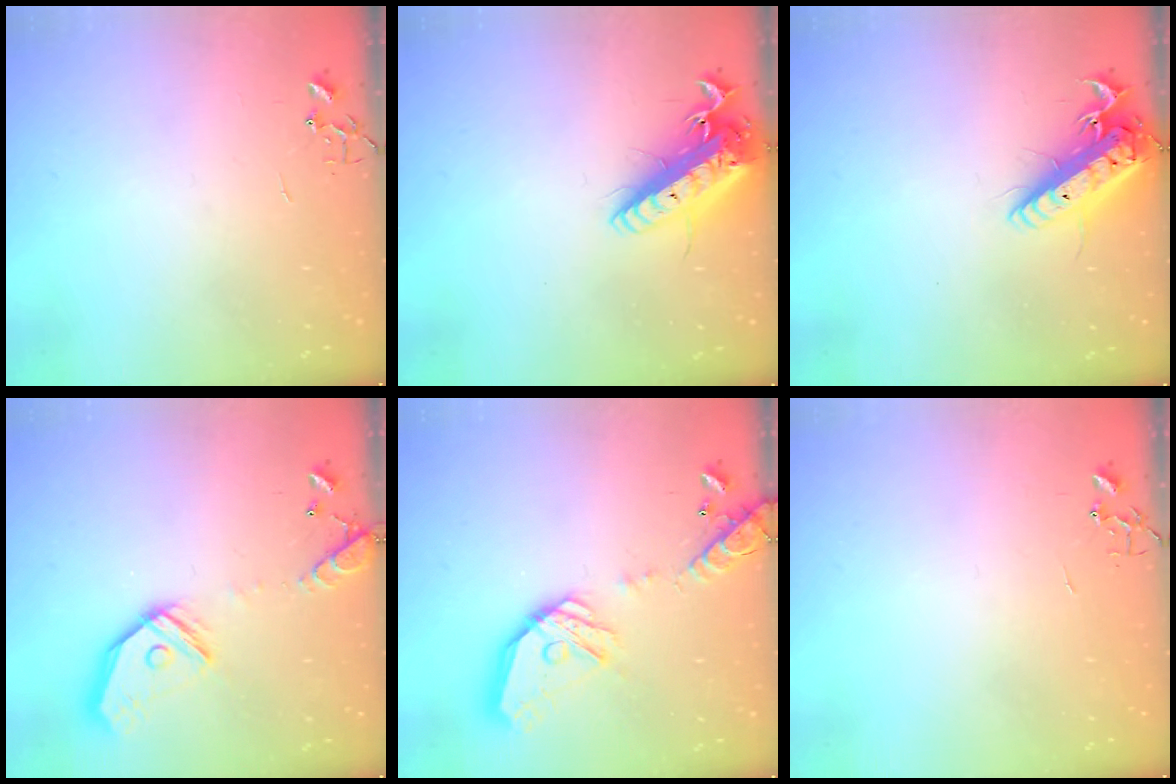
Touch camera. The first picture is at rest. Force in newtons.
{"total": 17.4, "press": 17.0, "slide": 3.4}
{"total": 16.4, "press": 16.1, "slide": 3.0}
{"total": 16.6, "press": 16.4, "slide": 2.8}
{"total": 19.0, "press": 18.9, "slide": 2.0}
{"total": 0.0}